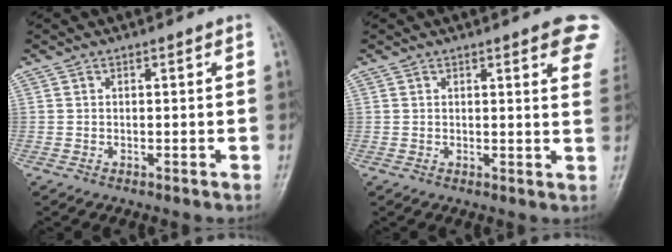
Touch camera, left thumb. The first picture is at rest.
{"total": 7.9, "force": [4.4, 1.9, 6.2], "torque": [-0.050, -0.012, 0.042]}